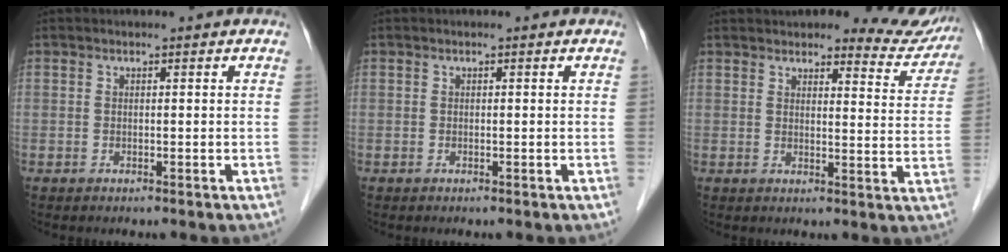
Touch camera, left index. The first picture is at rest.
{"total": 0.0}
{"total": 8.7, "force": [8.2, 2.2, 1.7], "torque": [-0.001, -0.018, 0.079]}